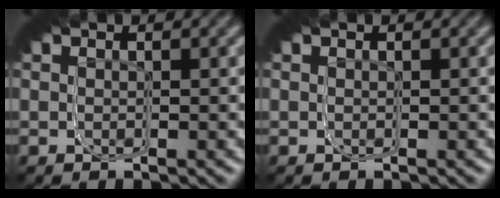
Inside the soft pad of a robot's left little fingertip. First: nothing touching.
{"total": 0.0}